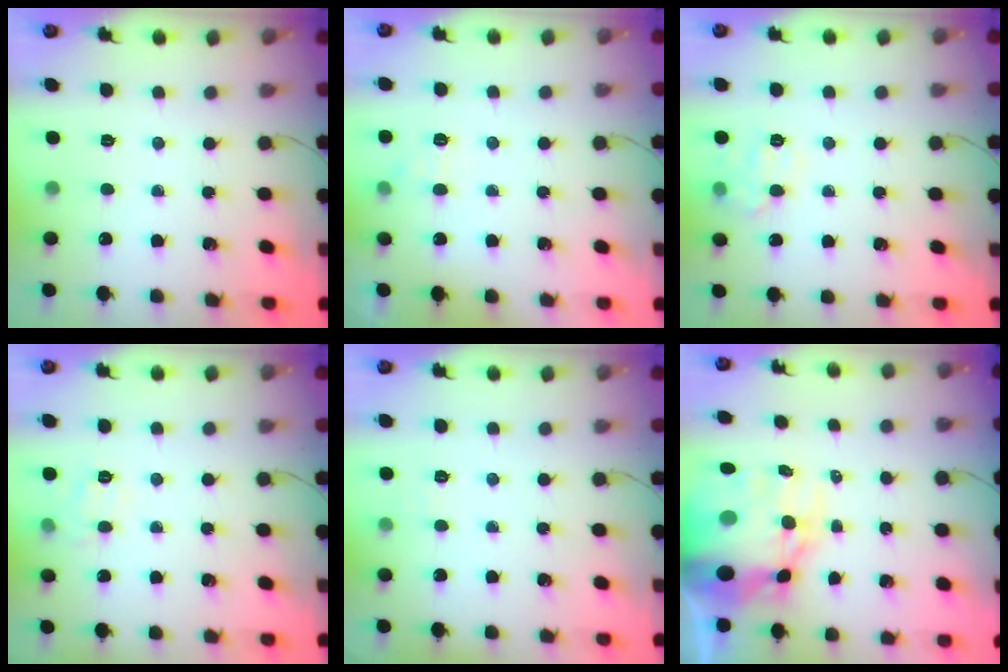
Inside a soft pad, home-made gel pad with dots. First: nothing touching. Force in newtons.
{"total": 7.0, "press": 6.8, "slide": 1.5}
{"total": 8.0, "press": 8.0, "slide": 0.4}
{"total": 7.3, "press": 7.2, "slide": 1.0}
{"total": 3.3, "press": 3.1, "slide": 1.1}
{"total": 18.9, "press": 18.4, "slide": 4.6}